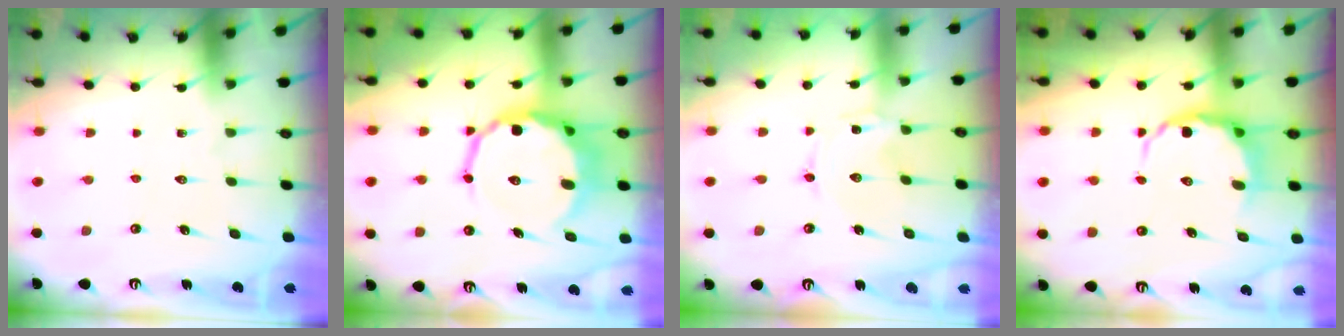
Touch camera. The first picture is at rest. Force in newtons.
{"total": 12.3, "press": 11.8, "slide": 3.5}
{"total": 0.0}
{"total": 6.2, "press": 5.9, "slide": 1.9}